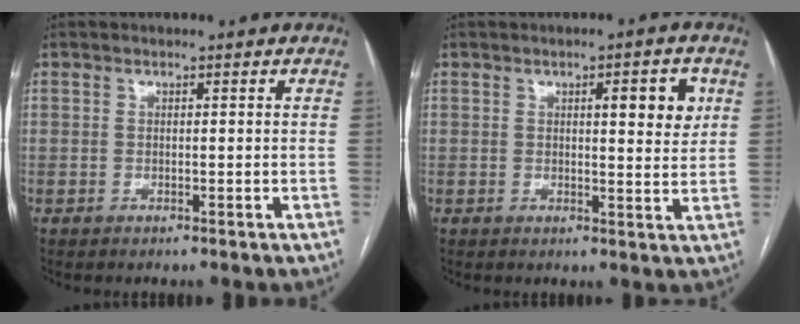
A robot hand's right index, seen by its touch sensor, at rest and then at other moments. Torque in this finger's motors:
{"motor_torque": [0.11, 0.02, 0.08, 0.03]}